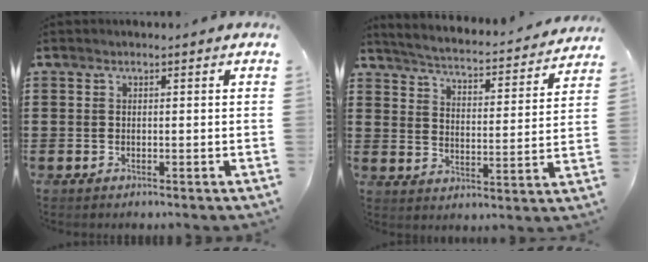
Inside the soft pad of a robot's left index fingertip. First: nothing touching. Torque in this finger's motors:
{"motor_torque": [1.64, -0.50, 0.32, 0.09]}